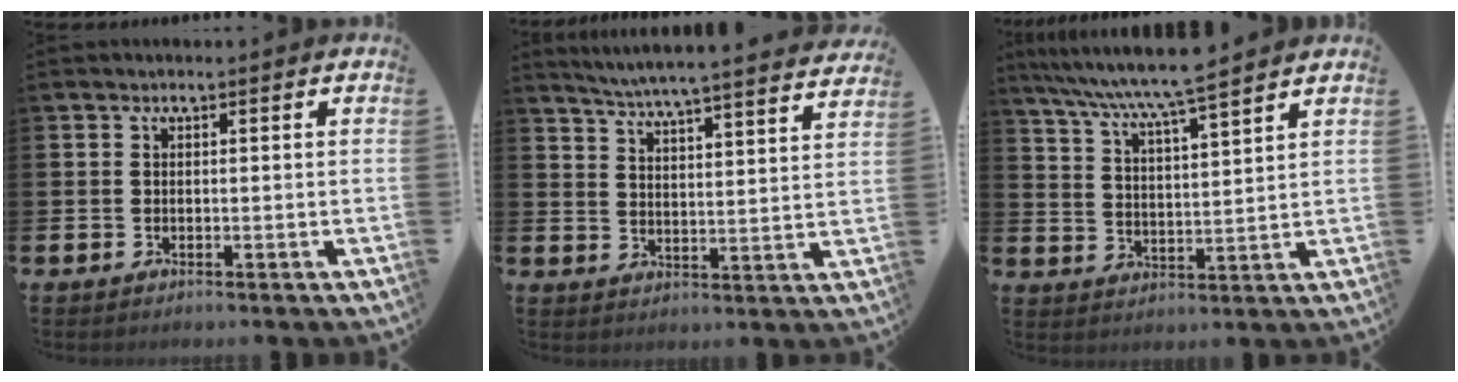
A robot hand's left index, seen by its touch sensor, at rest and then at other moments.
{"total": 6.0, "force": [5.8, -0.4, 1.5], "torque": [-0.054, -0.044, 0.101]}
{"total": 8.0, "force": [7.6, 0.0, 2.5], "torque": [-0.081, -0.043, 0.134]}